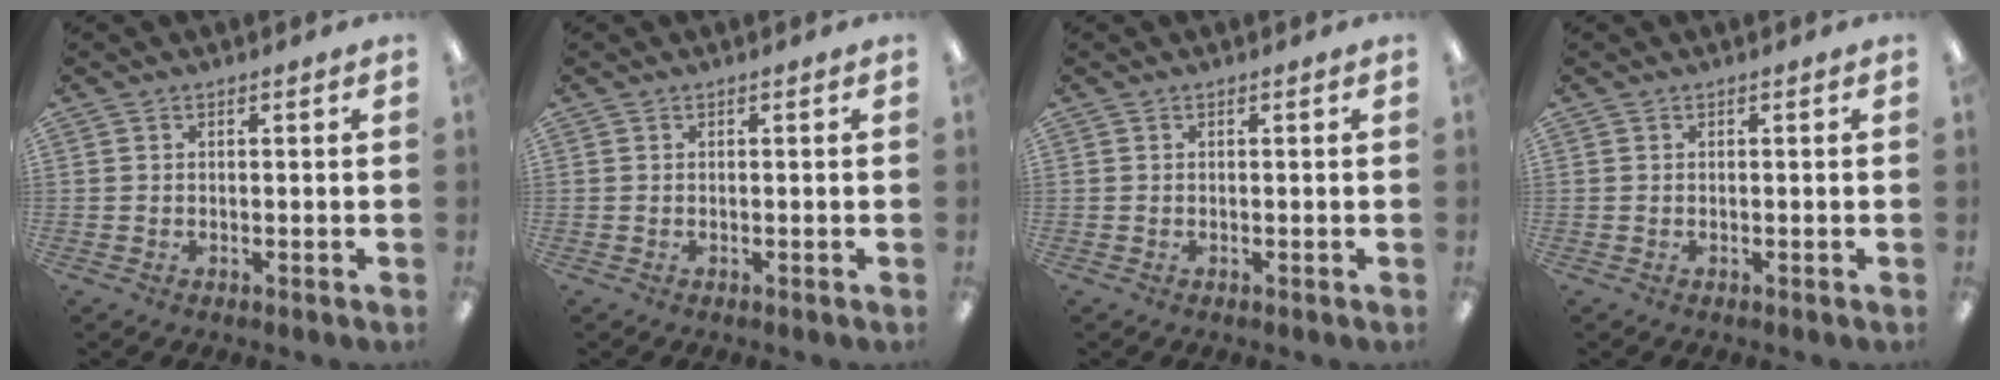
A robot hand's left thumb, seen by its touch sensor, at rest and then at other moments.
{"total": 0.0}
{"total": 0.0}
{"total": 0.0}